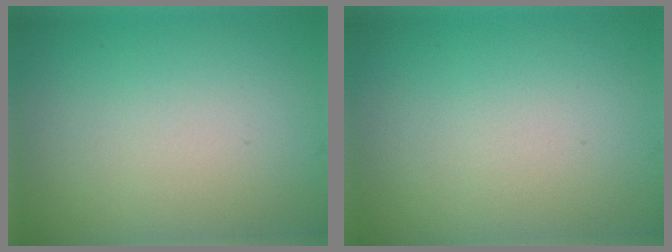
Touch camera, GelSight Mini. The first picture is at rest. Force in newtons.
{"total": 0.0}